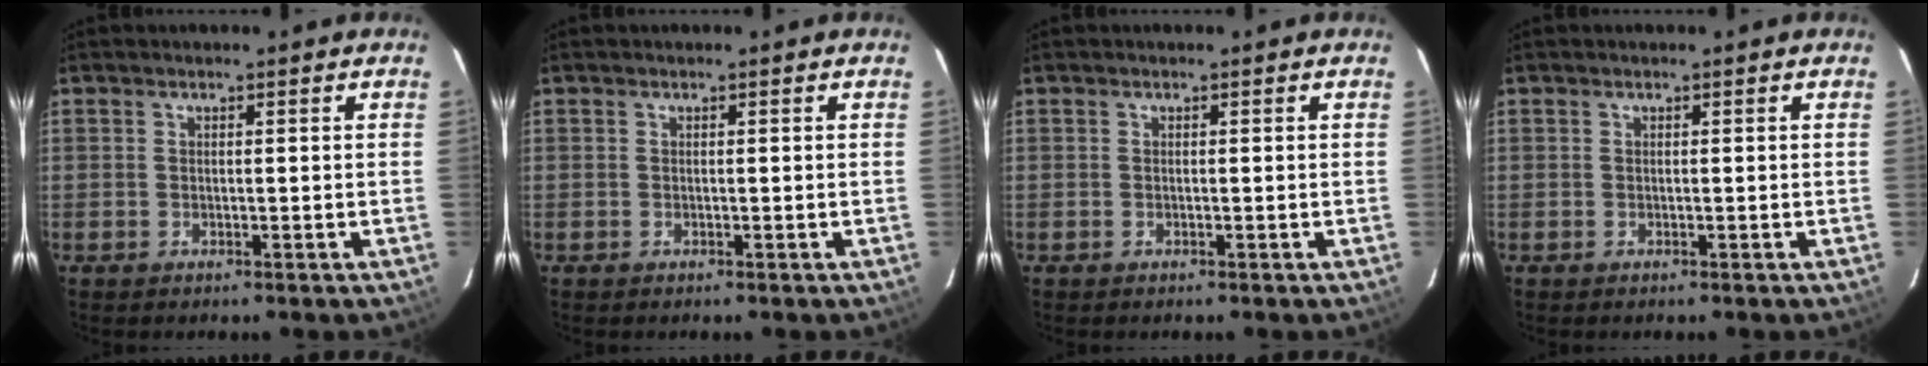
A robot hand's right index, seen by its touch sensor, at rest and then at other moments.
{"total": 0.0}
{"total": 0.0}
{"total": 0.0}